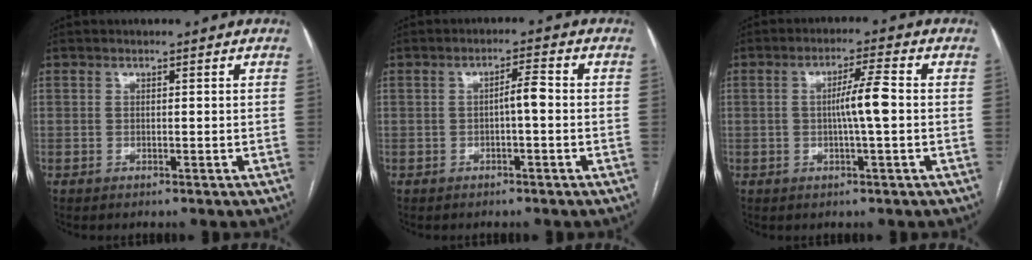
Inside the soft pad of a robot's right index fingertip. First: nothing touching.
{"total": 2.8, "force": [-0.4, 0.4, 2.7], "torque": [-0.042, 0.005, -0.008]}
{"total": 5.4, "force": [-0.2, 0.3, 5.3], "torque": [-0.095, 0.007, -0.004]}